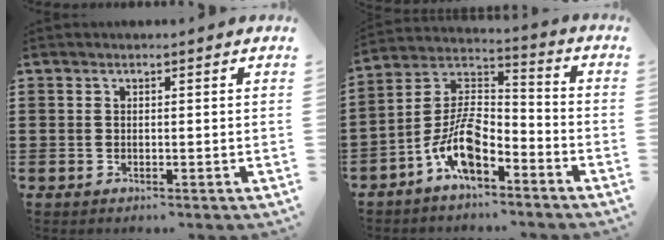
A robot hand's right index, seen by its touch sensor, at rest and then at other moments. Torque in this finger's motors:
{"motor_torque": [2.14, 0.00, 1.05, 0.21]}